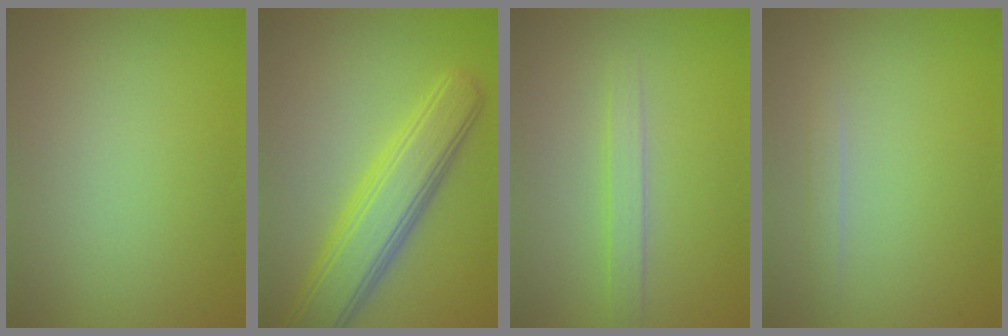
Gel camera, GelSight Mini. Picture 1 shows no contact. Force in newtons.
{"total": 6.4, "press": 6.4, "slide": 0.1}
{"total": 1.8, "press": 1.8, "slide": 0.1}
{"total": 0.9, "press": 0.9, "slide": 0.1}